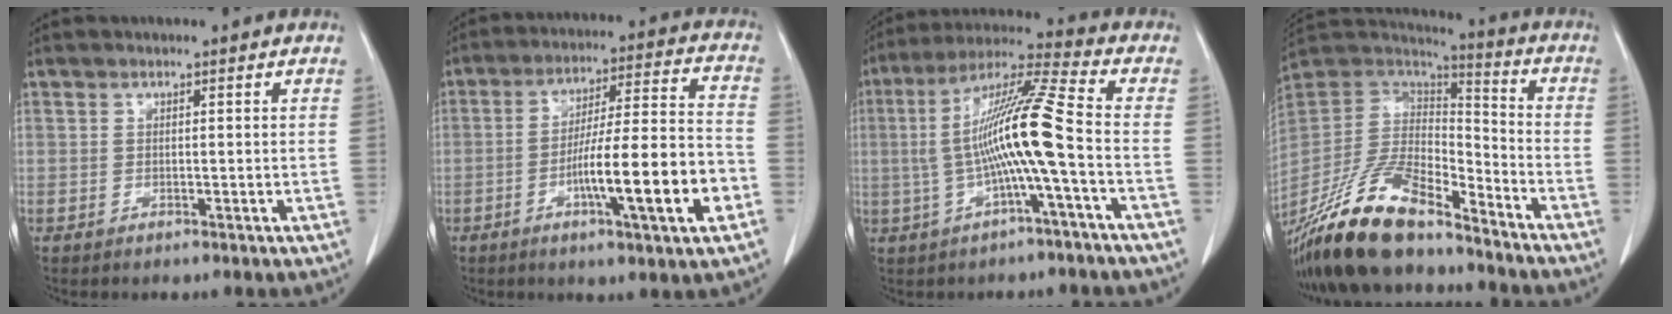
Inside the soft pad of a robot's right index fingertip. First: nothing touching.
{"total": 15.5, "force": [-5.2, 0.8, 14.6], "torque": [-0.239, 0.003, -0.081]}
{"total": 12.6, "force": [-1.6, -0.6, 12.5], "torque": [-0.238, 0.021, -0.037]}
{"total": 21.0, "force": [-16.7, 5.9, 11.3], "torque": [-0.249, -0.012, -0.316]}